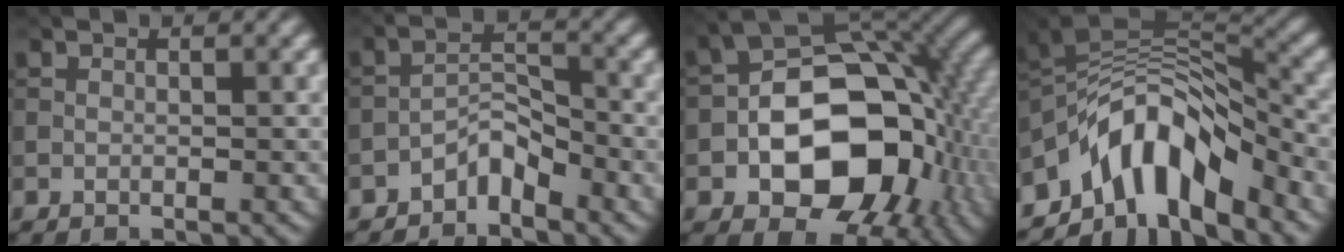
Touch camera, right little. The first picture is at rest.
{"total": 2.6, "force": [-2.0, 1.0, 1.2], "torque": [-0.016, 0.014, -0.040]}
{"total": 13.7, "force": [-2.8, 9.0, 10.0], "torque": [-0.127, 0.005, -0.058]}
{"total": 8.8, "force": [-5.4, 4.1, 5.5], "torque": [-0.071, 0.004, -0.108]}